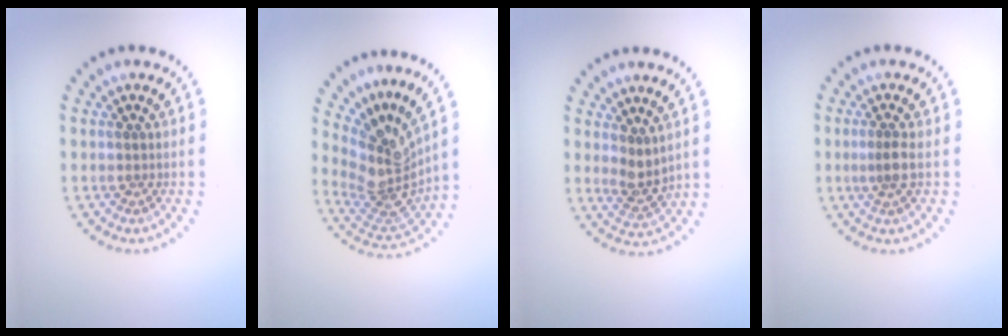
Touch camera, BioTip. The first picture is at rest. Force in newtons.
{"total": 4.6, "press": 3.2, "slide": 3.3}
{"total": 2.0, "press": 1.7, "slide": 1.1}
{"total": 1.5, "press": 1.1, "slide": 1.0}